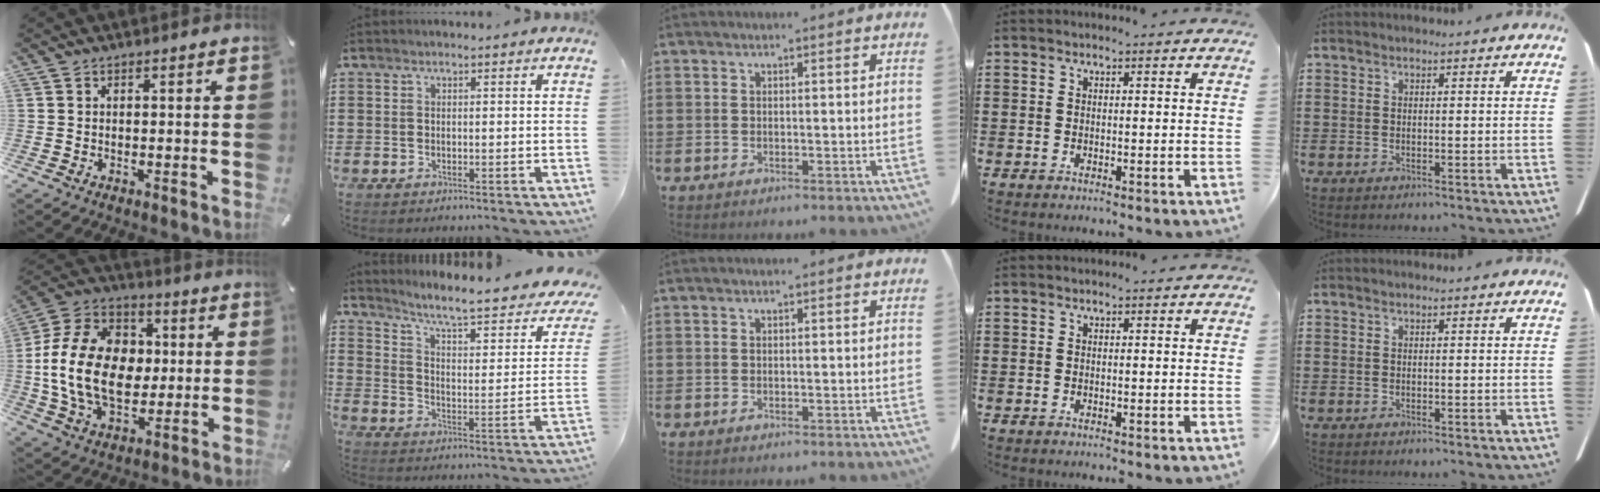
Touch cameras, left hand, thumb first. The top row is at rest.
{"thumb": {"total": 19.7, "force": [-0.7, 14.6, 13.2], "torque": [-0.280, 0.015, -0.012]}, "index": {"total": 6.4, "force": [5.2, 0.1, 3.7], "torque": [-0.089, -0.047, 0.077]}}